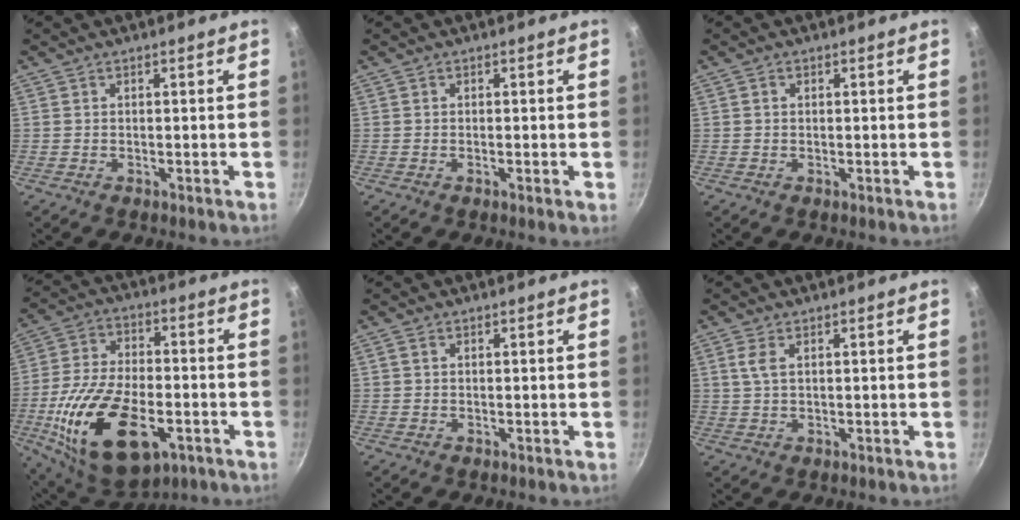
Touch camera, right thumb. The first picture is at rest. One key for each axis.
{"total": 0.8, "fx": -0.3, "fy": 0.0, "fz": 0.8, "tx": -0.013, "ty": -0.003, "tz": -0.007}
{"total": 0.7, "fx": 0.1, "fy": 0.6, "fz": 0.3, "tx": -0.004, "ty": 0.005, "tz": 0.002}
{"total": 22.4, "fx": -7.4, "fy": 11.8, "fz": 17.6, "tx": -0.319, "ty": 0.013, "tz": -0.122}
{"total": 0.7, "fx": 0.2, "fy": 0.6, "fz": 0.4, "tx": -0.008, "ty": 0.004, "tz": 0.003}
{"total": 2.8, "fx": 0.9, "fy": 1.3, "fz": 2.3, "tx": -0.046, "ty": -0.001, "tz": 0.019}